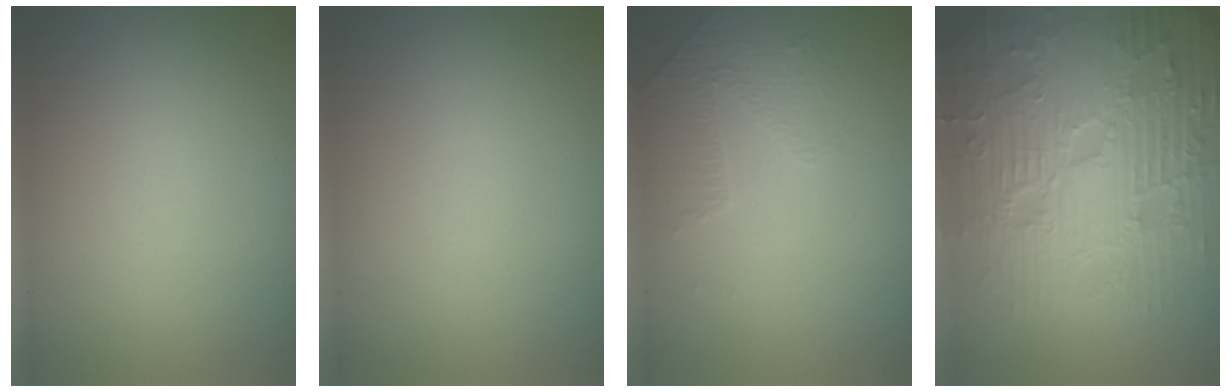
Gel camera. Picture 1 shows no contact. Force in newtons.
{"total": 0.0}
{"total": 1.4, "press": 0.9, "slide": 1.1}
{"total": 11.3, "press": 7.4, "slide": 8.6}